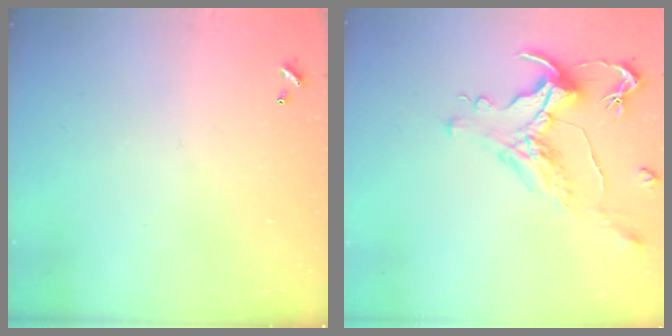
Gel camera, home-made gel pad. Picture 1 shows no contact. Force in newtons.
{"total": 1.6, "press": 1.0, "slide": 1.3}